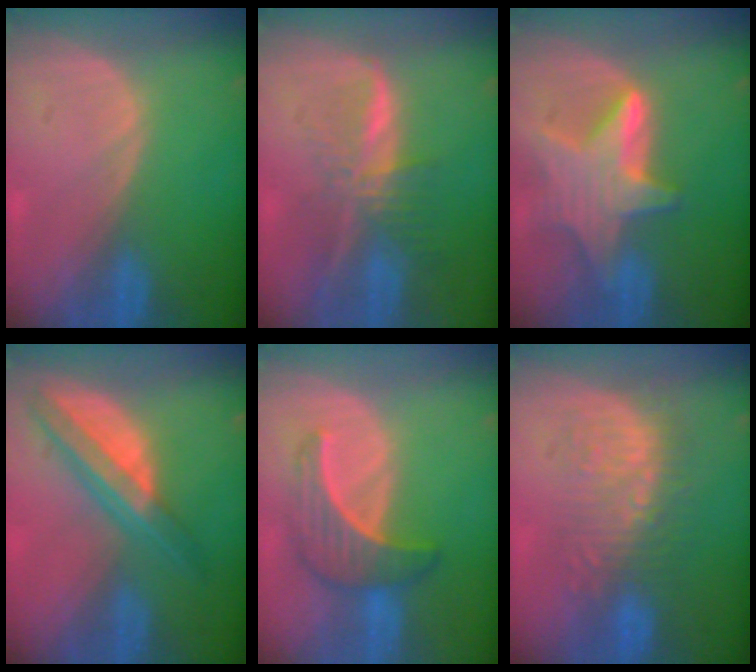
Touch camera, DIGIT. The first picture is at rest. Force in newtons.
{"total": 7.8, "press": 6.5, "slide": 4.2}
{"total": 8.4, "press": 8.3, "slide": 0.6}
{"total": 7.8, "press": 6.6, "slide": 4.1}
{"total": 6.5, "press": 6.4, "slide": 0.9}
{"total": 8.8, "press": 8.5, "slide": 2.2}